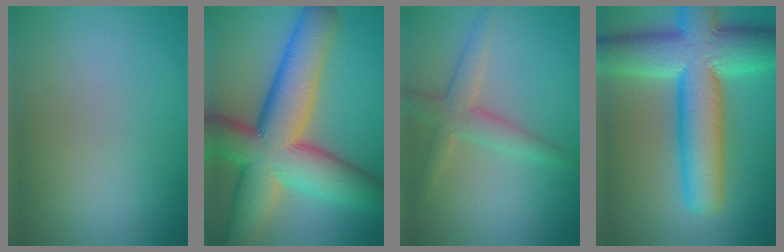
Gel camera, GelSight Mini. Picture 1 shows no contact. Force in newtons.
{"total": 15.2, "press": 15.2, "slide": 0.9}
{"total": 3.3, "press": 3.3, "slide": 0.2}
{"total": 12.2, "press": 12.2, "slide": 0.6}